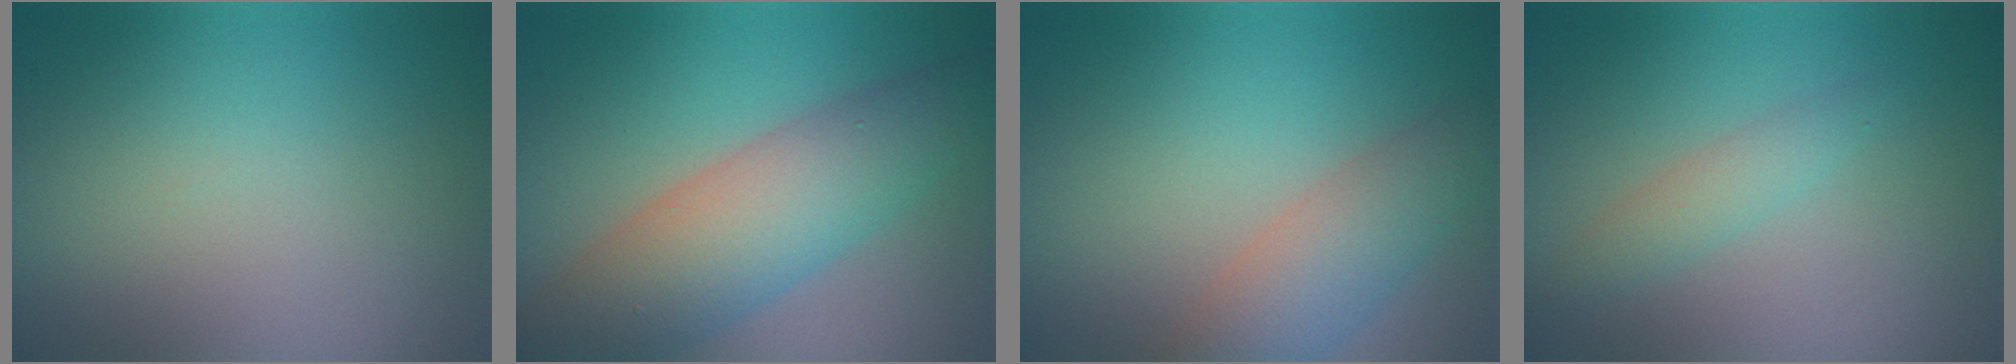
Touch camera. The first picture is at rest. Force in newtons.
{"total": 8.2, "press": 8.2, "slide": 0.1}
{"total": 4.6, "press": 4.6, "slide": 0.1}
{"total": 1.8, "press": 1.8, "slide": 0.1}